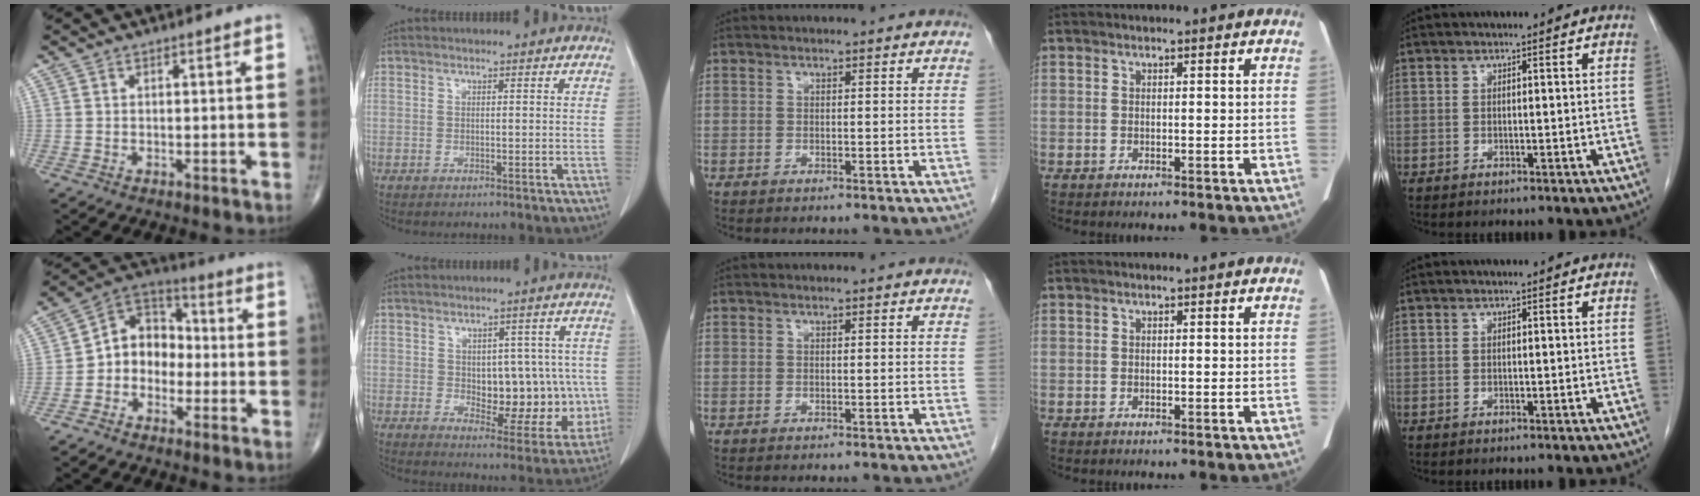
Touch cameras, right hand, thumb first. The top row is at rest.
{"thumb": {"total": 9.7, "force": [-2.0, 7.9, 5.3], "torque": [-0.049, 0.046, -0.055]}, "index": {"total": 12.0, "force": [0.0, 6.7, 9.9], "torque": [-0.112, 0.014, 0.022]}}